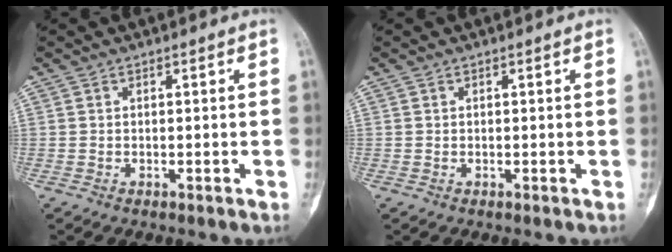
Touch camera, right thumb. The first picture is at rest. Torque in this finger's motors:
{"motor_torque": [0.19, 0.07, 0.06, -0.06, 0.00]}